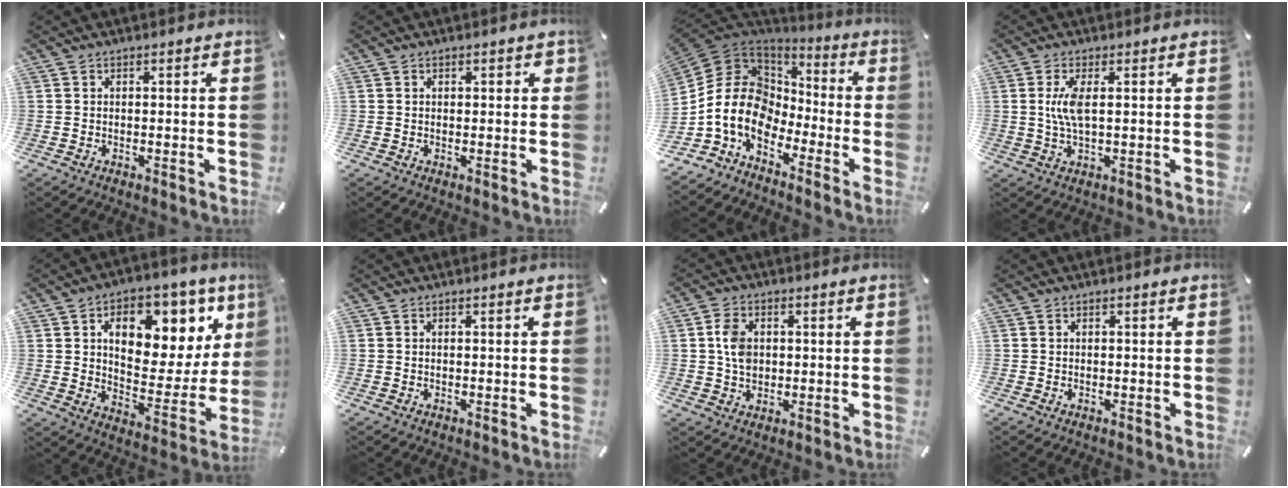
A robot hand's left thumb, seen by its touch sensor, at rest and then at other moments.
{"total": 1.1, "force": [0.1, 0.9, 0.7], "torque": [-0.006, 0.003, -0.002]}
{"total": 13.1, "force": [-4.8, 10.0, 6.9], "torque": [-0.180, 0.008, -0.095]}
{"total": 5.8, "force": [0.9, 1.8, 5.4], "torque": [-0.121, -0.002, 0.012]}
{"total": 15.6, "force": [7.9, 9.7, 9.3], "torque": [-0.125, -0.058, 0.133]}
{"total": 0.0}
{"total": 5.7, "force": [0.8, 4.5, 3.4], "torque": [-0.062, 0.001, 0.011]}
{"total": 0.0}